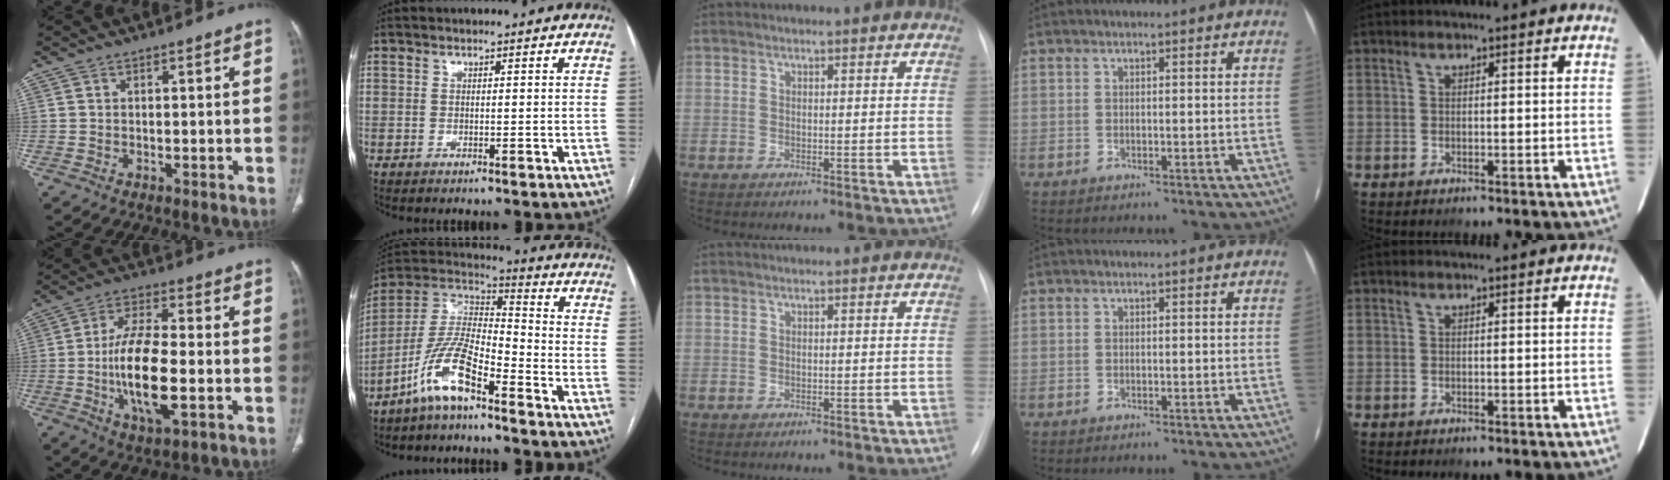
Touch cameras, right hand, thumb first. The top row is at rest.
{"thumb": {"total": 14.7, "force": [-2.8, 5.4, 13.4], "torque": [-0.251, 0.006, -0.051]}, "index": {"total": 11.4, "force": [-7.3, 2.9, 8.3], "torque": [-0.184, 0.011, -0.142]}}